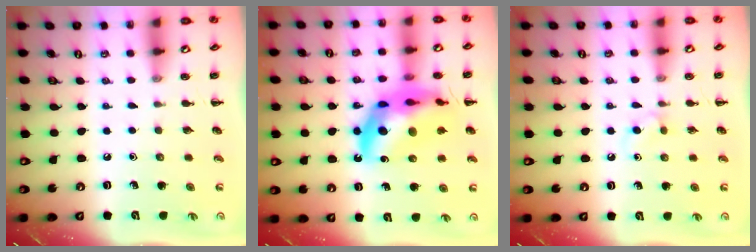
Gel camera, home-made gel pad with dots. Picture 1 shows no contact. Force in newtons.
{"total": 20.6, "press": 20.0, "slide": 5.0}
{"total": 2.9, "press": 2.6, "slide": 1.3}